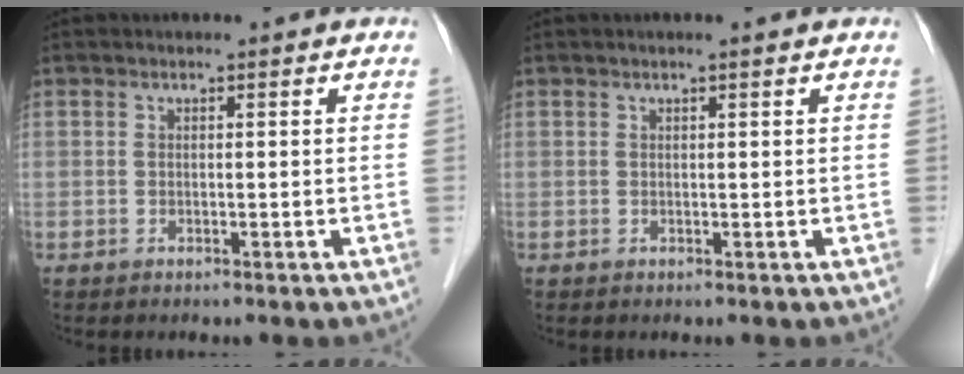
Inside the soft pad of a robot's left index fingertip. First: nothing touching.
{"total": 0.8, "force": [0.6, -0.1, 0.5], "torque": [-0.012, 0.006, 0.014]}